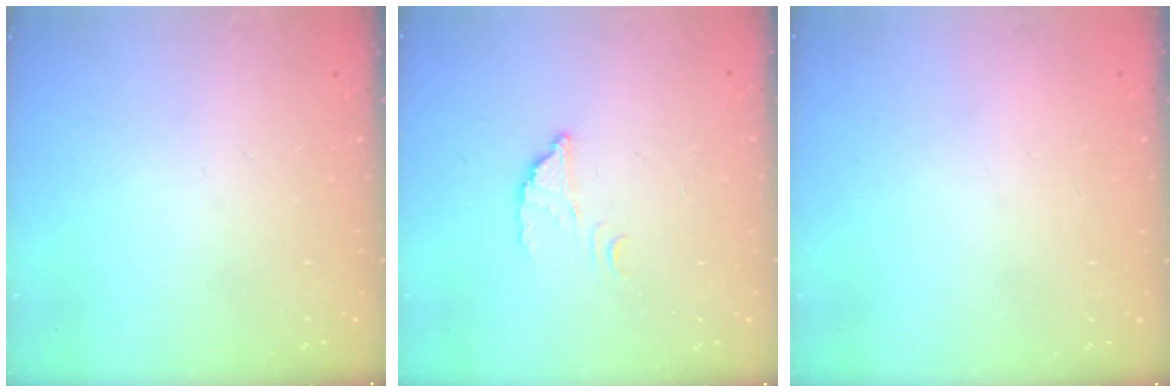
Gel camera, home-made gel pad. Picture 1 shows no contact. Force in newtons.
{"total": 2.5, "press": 2.5, "slide": 0.2}
{"total": 2.1, "press": 2.1, "slide": 0.1}